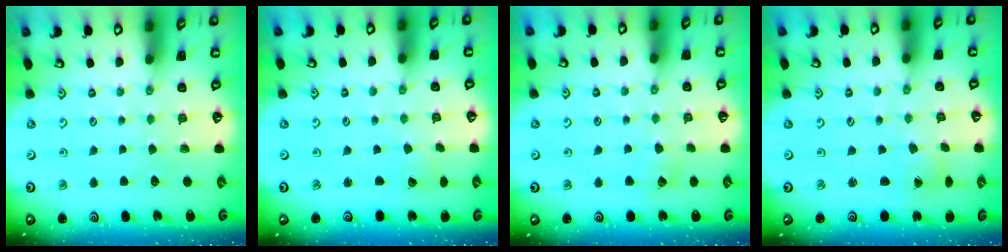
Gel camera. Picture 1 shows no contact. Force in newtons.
{"total": 1.6, "press": 1.6, "slide": 0.1}
{"total": 6.5, "press": 6.5, "slide": 0.9}
{"total": 0.7, "press": 0.7, "slide": 0.1}